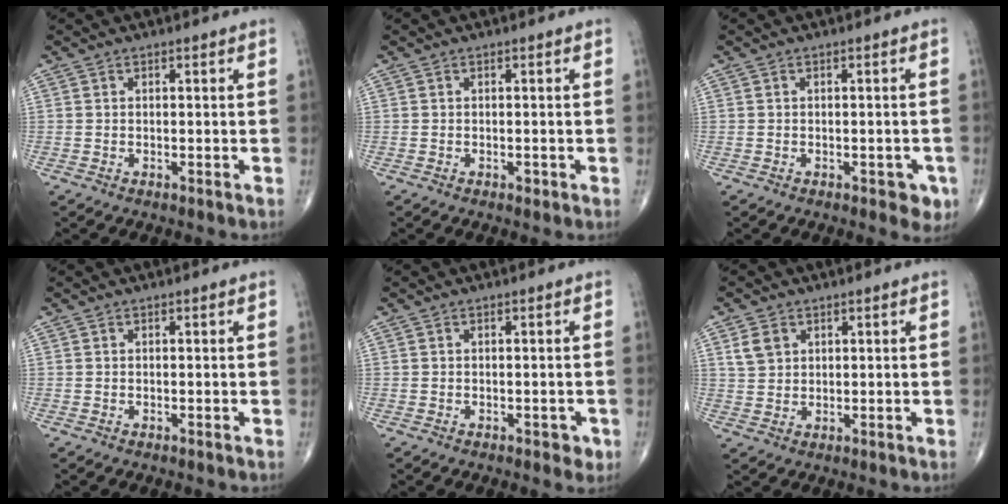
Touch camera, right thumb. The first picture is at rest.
{"total": 0.8, "force": [-0.3, 0.5, 0.5], "torque": [-0.006, -0.001, -0.005]}
{"total": 3.5, "force": [-1.5, 1.9, 2.5], "torque": [-0.011, 0.002, -0.016]}
{"total": 0.0}
{"total": 1.9, "force": [-0.7, 1.2, 1.2], "torque": [-0.006, 0.001, -0.008]}
{"total": 4.1, "force": [1.8, 3.1, 2.0], "torque": [-0.028, -0.005, 0.039]}